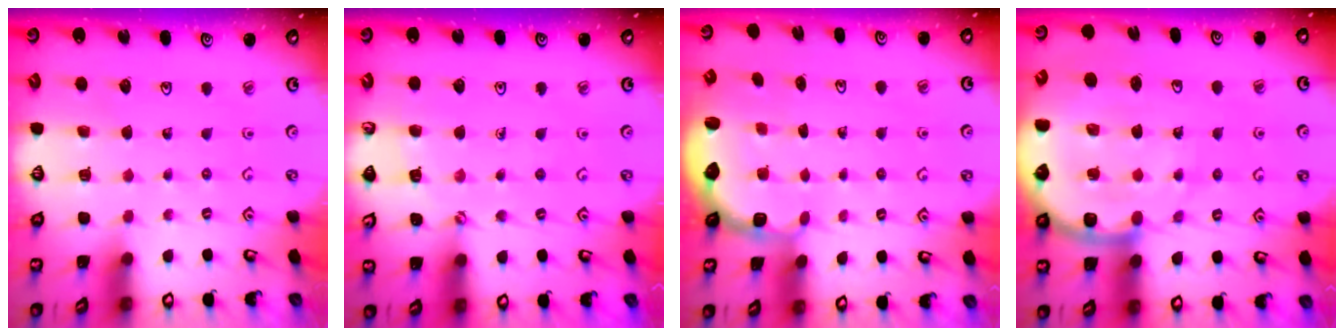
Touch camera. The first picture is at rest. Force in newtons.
{"total": 3.3, "press": 3.2, "slide": 0.4}
{"total": 2.9, "press": 2.4, "slide": 1.6}
{"total": 13.8, "press": 13.6, "slide": 2.6}